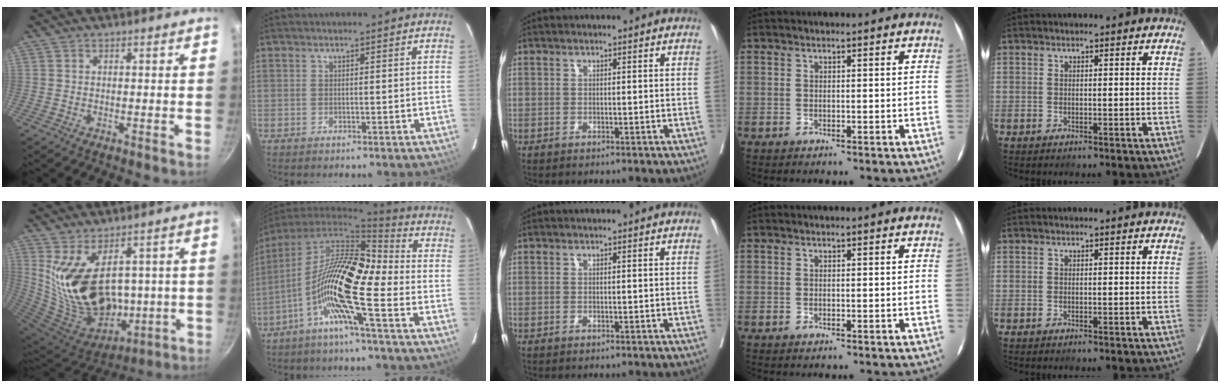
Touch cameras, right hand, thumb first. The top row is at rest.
{"thumb": {"total": 19.0, "force": [3.2, 11.6, 14.7], "torque": [-0.255, -0.028, 0.100]}, "index": {"total": 16.0, "force": [-5.4, 1.3, 15.0], "torque": [-0.278, 0.007, -0.107]}}